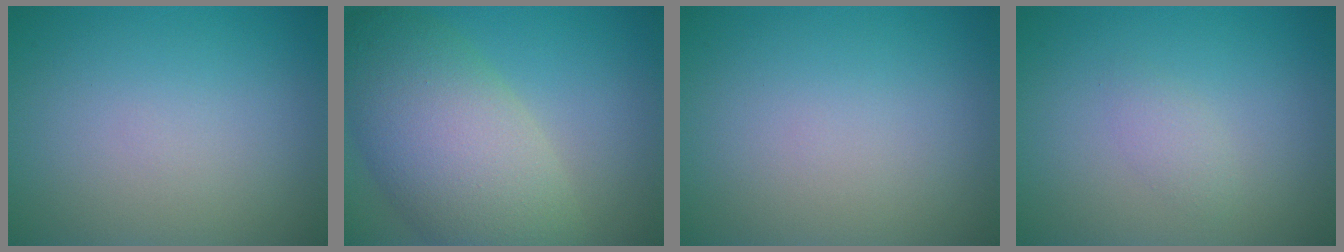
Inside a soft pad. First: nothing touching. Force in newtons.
{"total": 9.8, "press": 9.8, "slide": 0.6}
{"total": 0.0}
{"total": 1.2, "press": 1.2, "slide": 0.1}